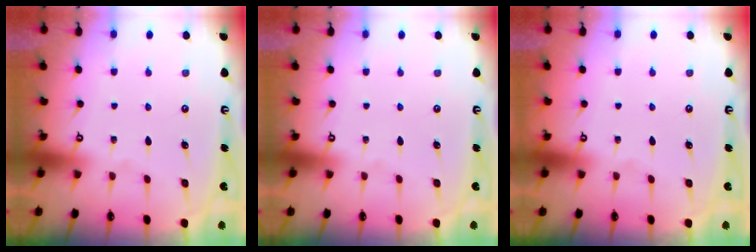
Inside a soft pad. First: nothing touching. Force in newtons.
{"total": 0.0}
{"total": 0.0}